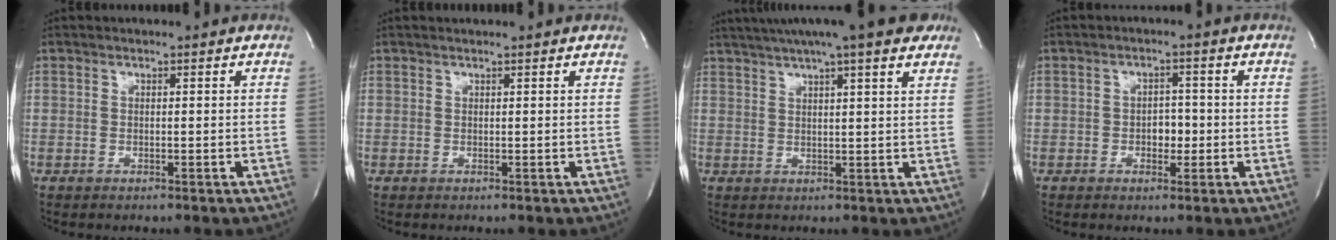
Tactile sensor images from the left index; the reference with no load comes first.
{"total": 1.5, "force": [1.5, -0.2, 0.4], "torque": [-0.009, 0.013, 0.024]}
{"total": 15.1, "force": [11.9, 1.2, 9.3], "torque": [-0.151, 0.037, 0.153]}
{"total": 2.9, "force": [-0.7, 1.8, 2.2], "torque": [-0.026, 0.006, -0.008]}